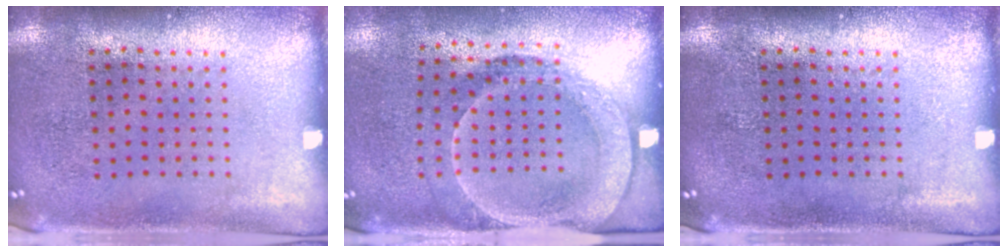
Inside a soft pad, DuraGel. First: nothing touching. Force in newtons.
{"total": 1.7, "press": 1.4, "slide": 1.1}
{"total": 0.0}